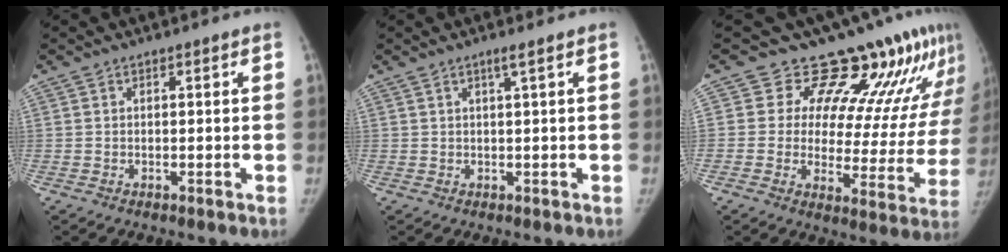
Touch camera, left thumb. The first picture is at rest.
{"total": 1.3, "force": [0.6, -0.3, 1.1], "torque": [-0.027, 0.002, 0.014]}
{"total": 16.5, "force": [13.5, 6.7, 6.7], "torque": [-0.025, -0.098, 0.166]}